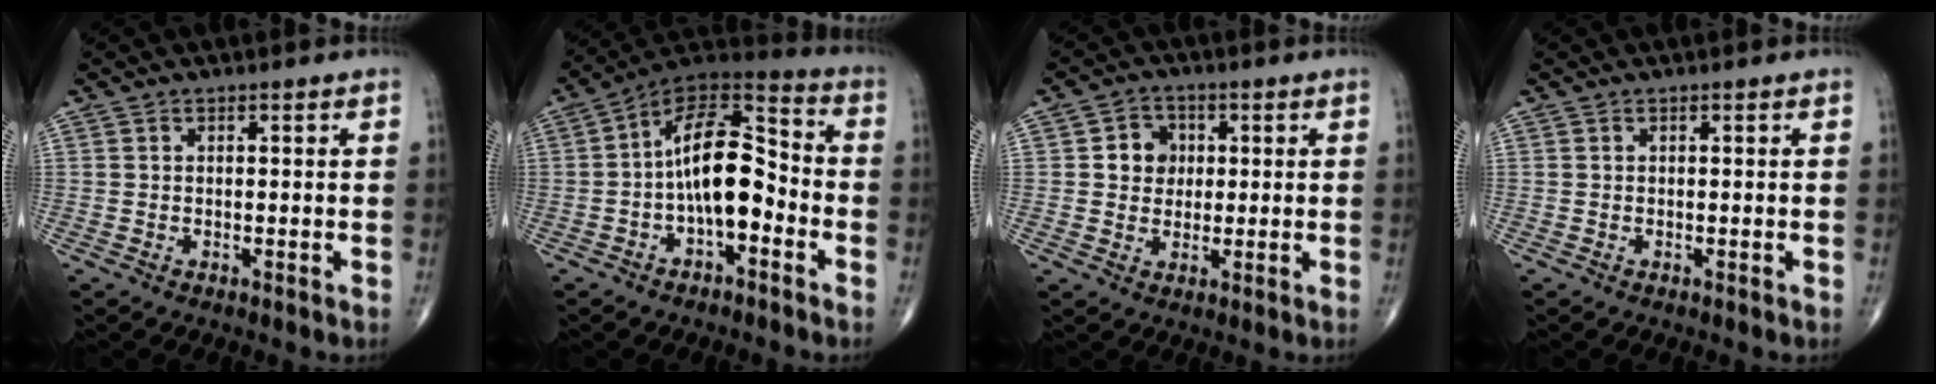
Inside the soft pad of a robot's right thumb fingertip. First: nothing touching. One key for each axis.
{"total": 15.2, "fx": -2.6, "fy": 7.7, "fz": 12.9, "tx": -0.193, "ty": 0.049, "tz": -0.054}
{"total": 5.5, "fx": 0.9, "fy": 4.9, "fz": 2.4, "tx": -0.008, "ty": 0.003, "tz": 0.011}
{"total": 0.0}